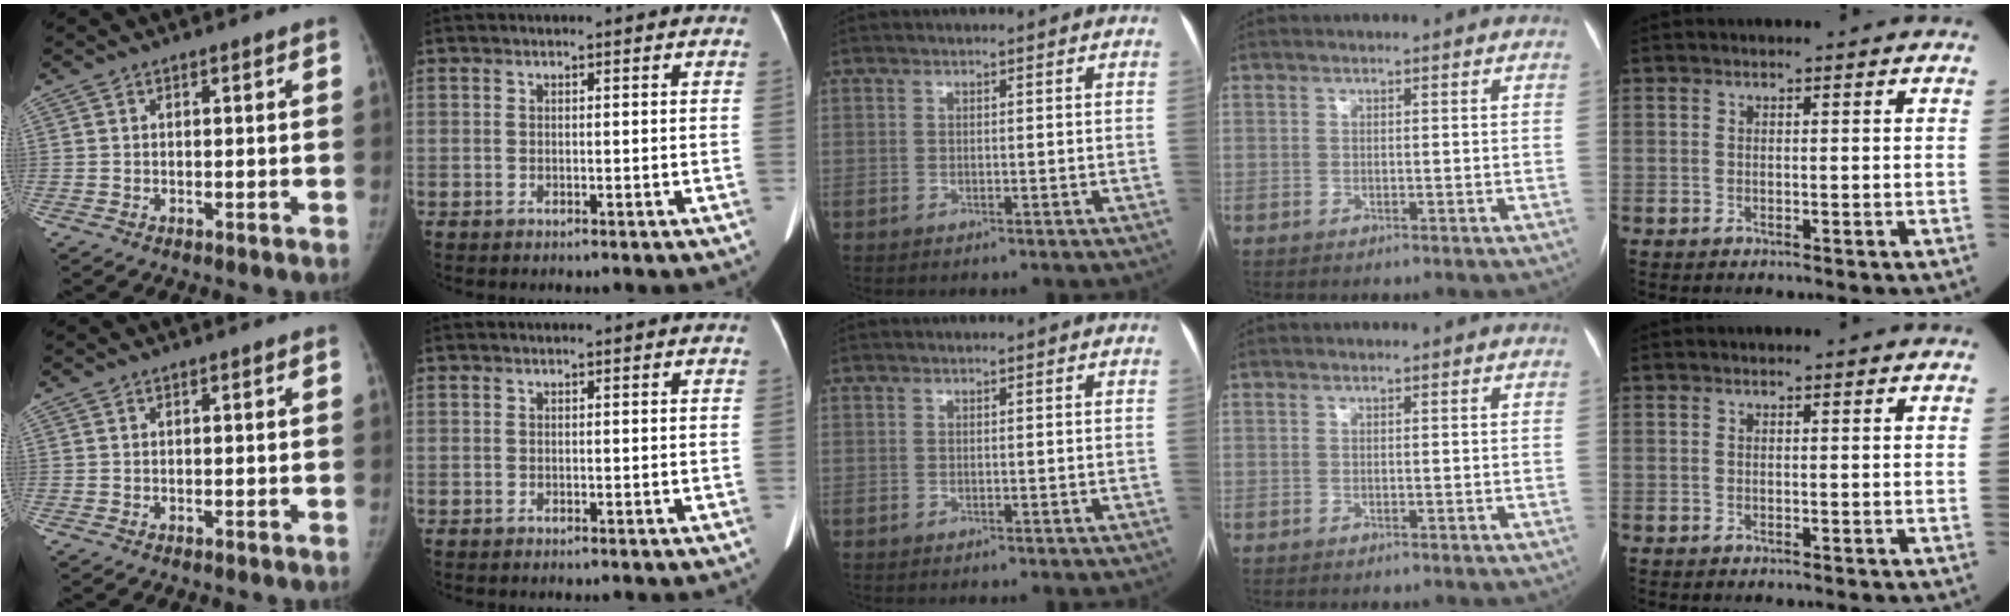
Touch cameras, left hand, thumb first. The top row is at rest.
{}